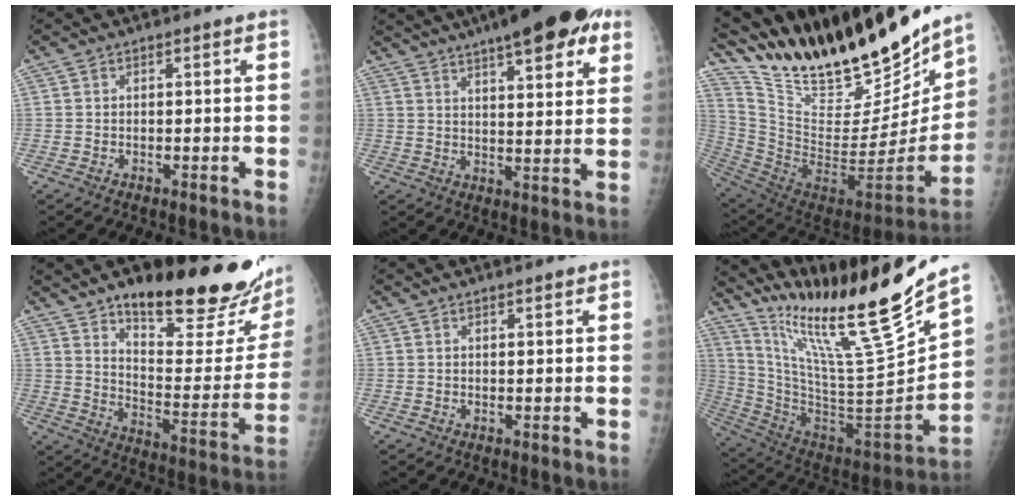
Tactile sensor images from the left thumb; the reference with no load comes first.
{"total": 19.8, "force": [12.4, 5.3, 14.5], "torque": [-0.191, -0.015, 0.169]}
{"total": 34.2, "force": [27.7, 8.9, 18.0], "torque": [-0.284, -0.100, 0.449]}
{"total": 26.5, "force": [19.2, 7.2, 16.9], "torque": [-0.199, -0.114, 0.277]}
{"total": 1.0, "force": [0.8, 0.2, 0.5], "torque": [-0.005, -0.005, 0.014]}
{"total": 27.1, "force": [21.3, 1.1, 16.8], "torque": [-0.258, -0.135, 0.373]}